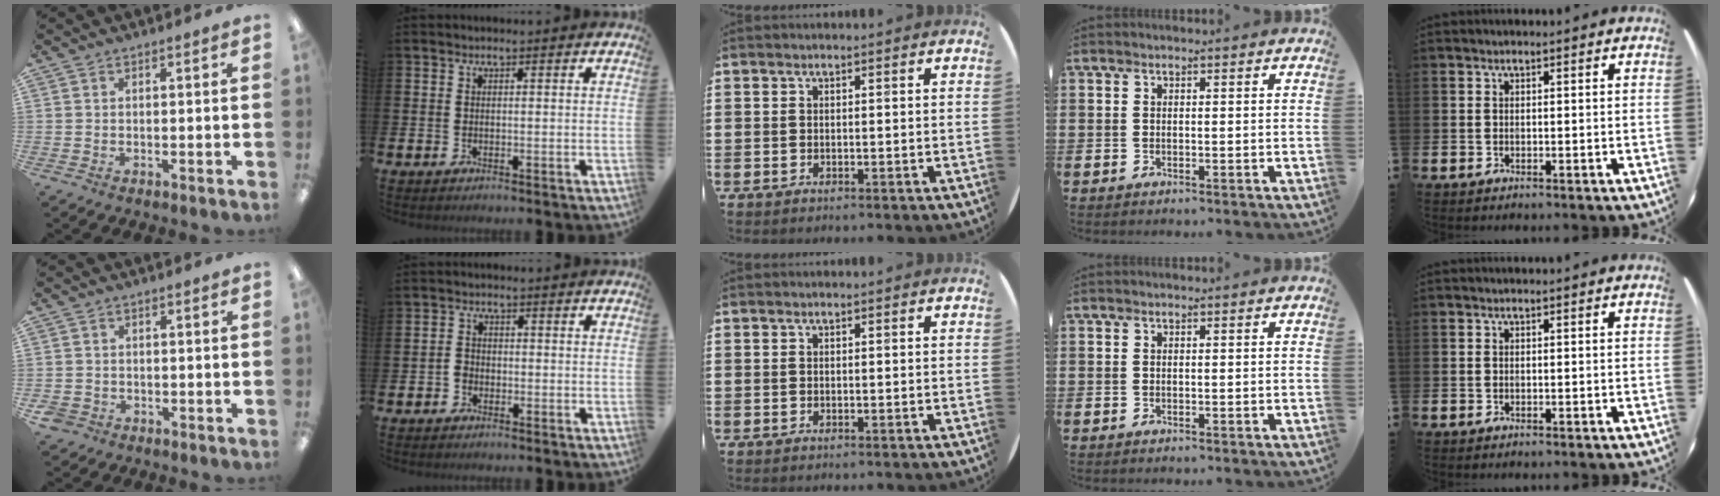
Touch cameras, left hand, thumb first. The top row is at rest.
{"thumb": {"total": 2.0, "force": [-1.2, 1.5, 0.4], "torque": [-0.014, 0.002, -0.027]}, "index": {"total": 1.7, "force": [-0.9, 1.4, 0.4], "torque": [-0.002, 0.003, -0.023]}}